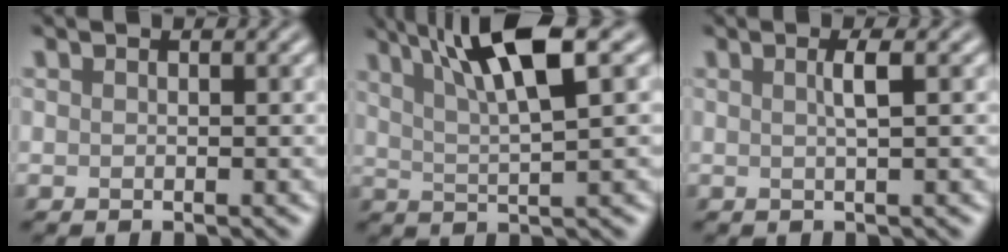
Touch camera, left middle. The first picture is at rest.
{"total": 7.2, "force": [3.3, 1.3, 6.2], "torque": [-0.107, 0.016, 0.066]}
{"total": 1.4, "force": [-0.1, 0.2, 1.4], "torque": [-0.026, 0.006, 0.000]}